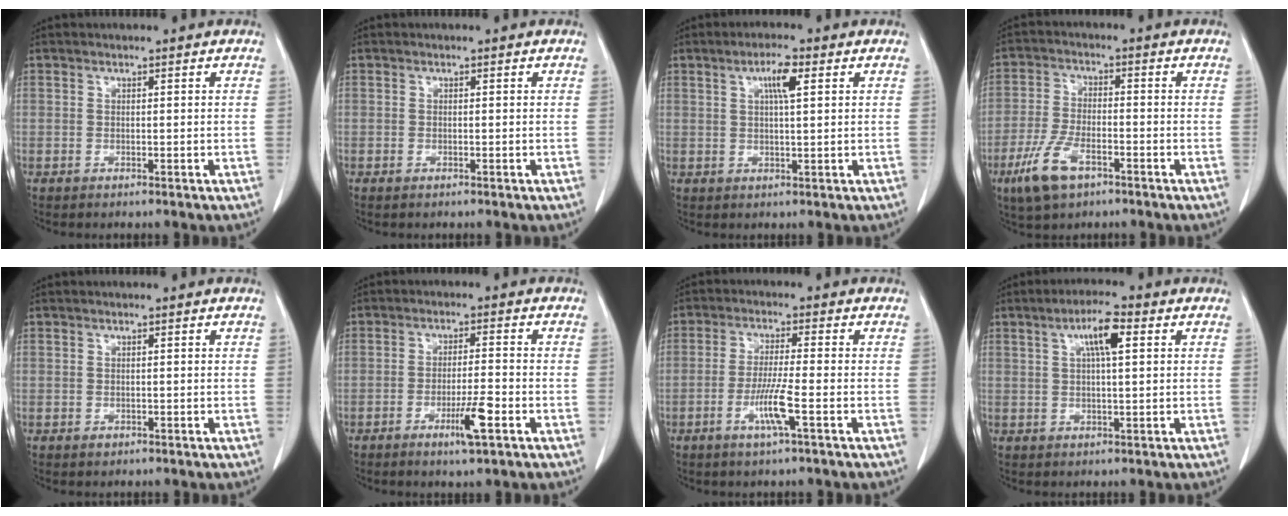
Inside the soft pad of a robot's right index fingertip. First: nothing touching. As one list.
[{"total": 0.8, "force": [-0.3, 0.5, 0.5], "torque": [-0.013, 0.000, -0.002]}, {"total": 4.7, "force": [1.8, 1.0, 4.2], "torque": [-0.080, 0.003, 0.035]}, {"total": 8.8, "force": [-4.8, 3.6, 6.4], "torque": [-0.146, -0.007, -0.086]}, {"total": 1.1, "force": [-0.2, 0.9, 0.6], "torque": [-0.010, 0.001, 0.002]}, {"total": 6.1, "force": [-2.8, 0.7, 5.4], "torque": [-0.096, -0.006, -0.045]}, {"total": 6.4, "force": [-2.5, -0.1, 5.9], "torque": [-0.115, -0.009, -0.047]}, {"total": 6.2, "force": [2.2, 1.3, 5.7], "torque": [-0.105, 0.011, 0.039]}]